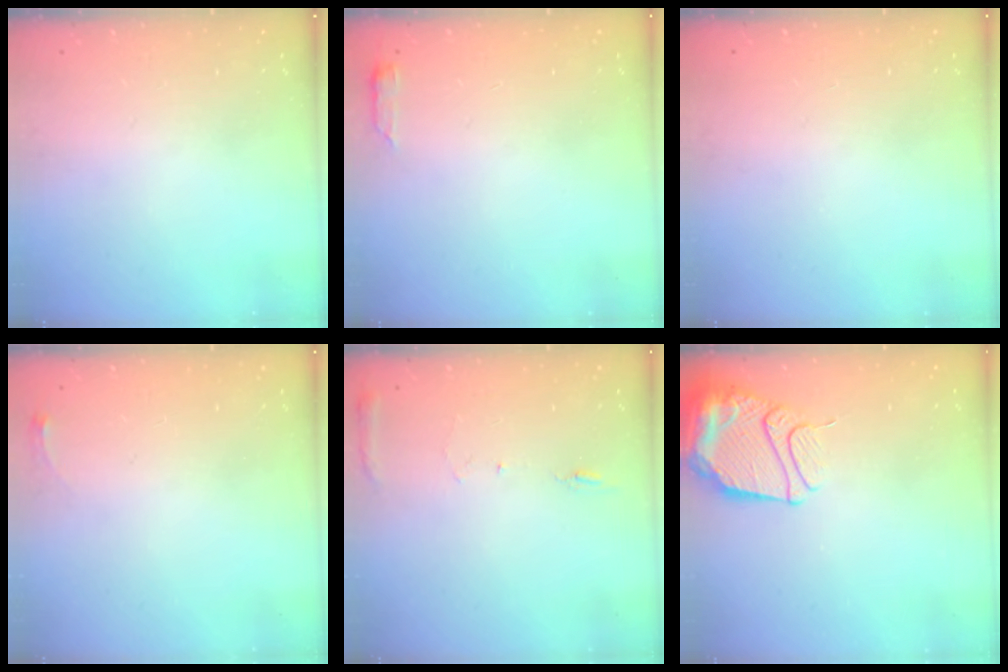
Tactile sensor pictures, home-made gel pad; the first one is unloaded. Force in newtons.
{"total": 2.9, "press": 2.8, "slide": 0.6}
{"total": 0.0}
{"total": 2.8, "press": 2.8, "slide": 0.4}
{"total": 6.9, "press": 6.9, "slide": 0.7}
{"total": 13.8, "press": 13.7, "slide": 1.4}